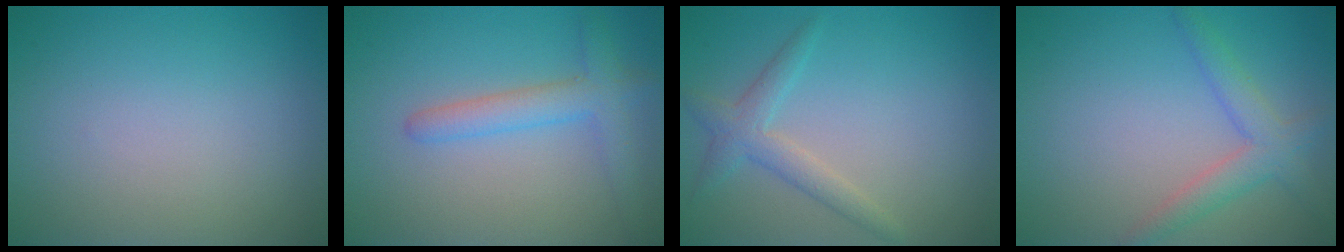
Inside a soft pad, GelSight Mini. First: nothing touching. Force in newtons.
{"total": 3.1, "press": 3.1, "slide": 0.3}
{"total": 2.4, "press": 2.4, "slide": 0.2}
{"total": 3.0, "press": 3.0, "slide": 0.1}